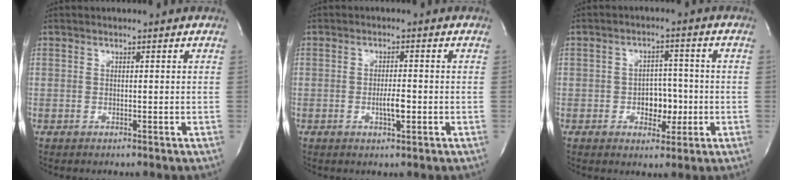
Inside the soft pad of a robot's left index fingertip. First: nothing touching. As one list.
[{"total": 2.8, "force": [-1.0, 0.5, 2.6], "torque": [-0.052, -0.005, -0.014]}, {"total": 5.0, "force": [-1.3, 3.2, 3.6], "torque": [-0.049, 0.005, -0.017]}]